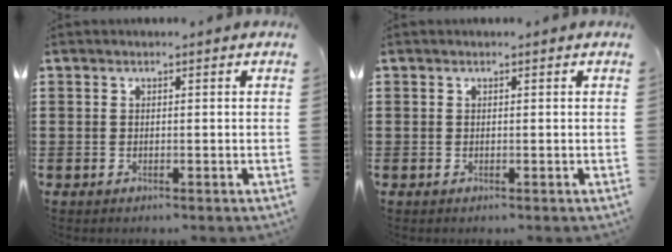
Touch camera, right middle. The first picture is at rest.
{"total": 0.0}